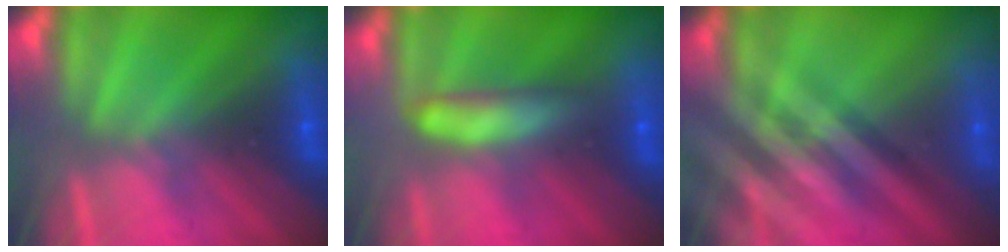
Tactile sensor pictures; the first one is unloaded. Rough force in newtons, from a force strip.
{"total": 10.8}
{"total": 2.4}